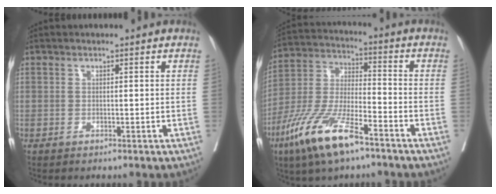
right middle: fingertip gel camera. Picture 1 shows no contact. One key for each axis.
{"total": 14.5, "fx": -8.8, "fy": 3.4, "fz": 10.9, "tx": -0.227, "ty": -0.021, "tz": -0.167}